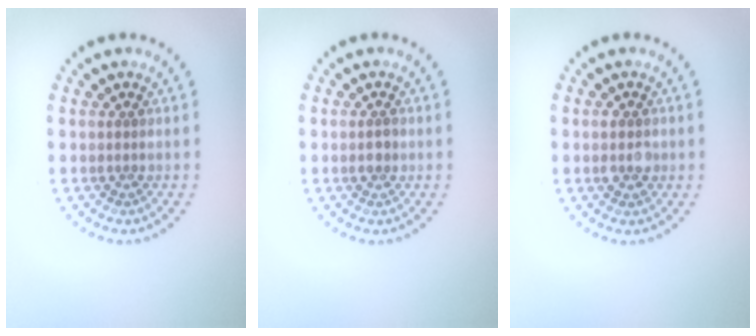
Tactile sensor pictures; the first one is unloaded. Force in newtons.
{"total": 1.1, "press": 1.1, "slide": 0.1}
{"total": 2.3, "press": 2.3, "slide": 0.1}